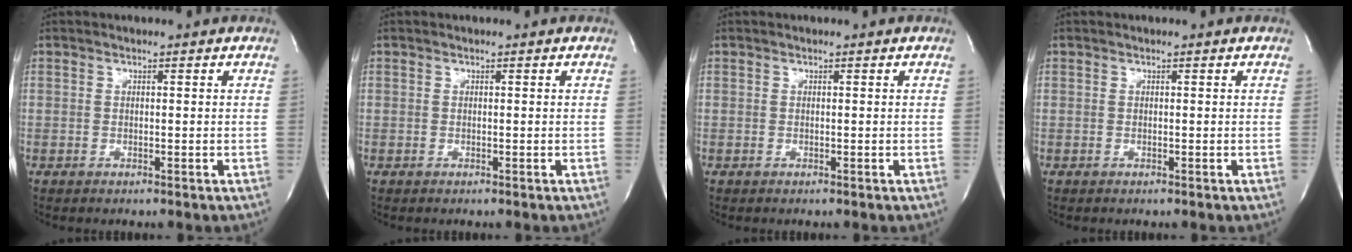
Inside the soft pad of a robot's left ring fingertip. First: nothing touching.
{"total": 0.0}
{"total": 0.0}
{"total": 0.0}